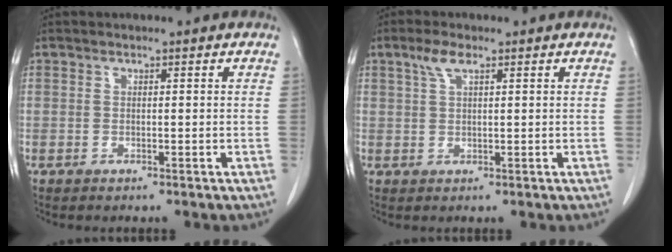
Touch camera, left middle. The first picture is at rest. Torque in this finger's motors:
{"motor_torque": [0.14, -0.06, -0.14, -0.02]}